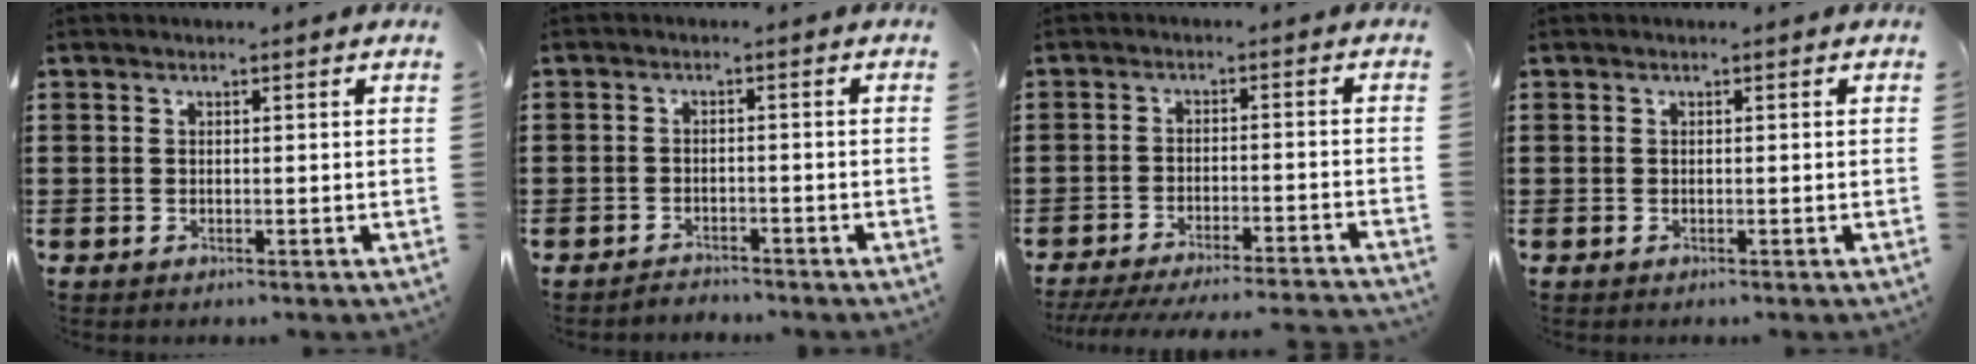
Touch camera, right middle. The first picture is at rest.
{"total": 2.0, "force": [-2.0, 0.3, -0.3], "torque": [-0.002, 0.000, -0.045]}
{"total": 4.5, "force": [-4.2, -0.3, 1.5], "torque": [-0.031, -0.013, -0.083]}
{"total": 0.0}